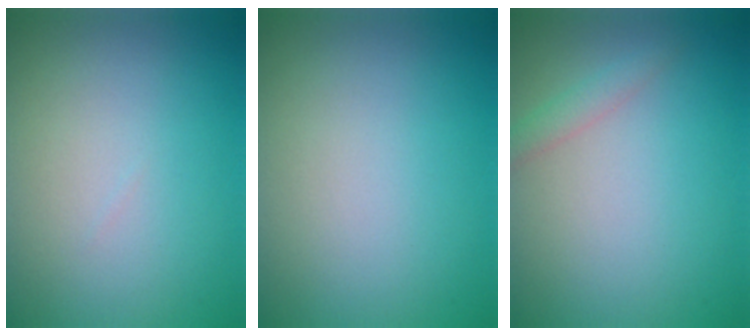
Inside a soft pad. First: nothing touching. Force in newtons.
{"total": 0.0}
{"total": 1.3, "press": 1.3, "slide": 0.0}